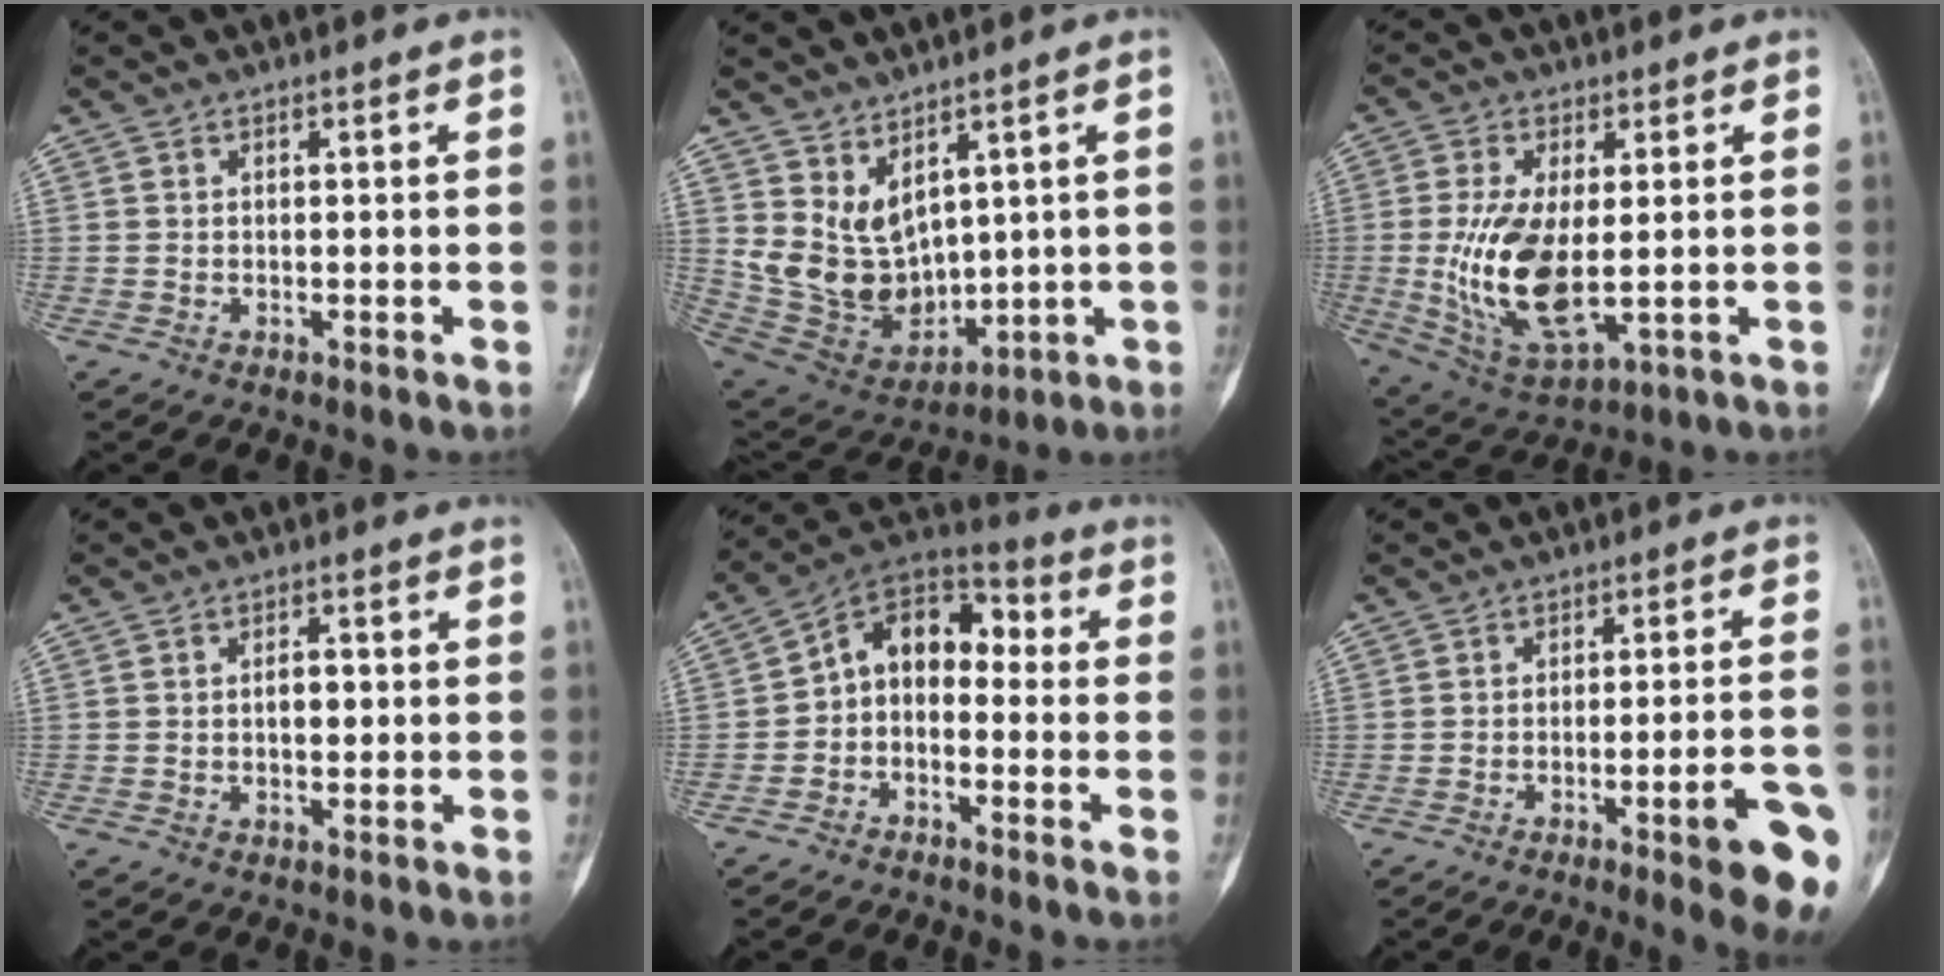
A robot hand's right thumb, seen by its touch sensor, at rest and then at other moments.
{"total": 12.6, "force": [4.5, 8.6, 8.0], "torque": [-0.113, -0.036, 0.122]}
{"total": 14.2, "force": [-0.5, 6.5, 12.6], "torque": [-0.248, -0.017, 0.008]}
{"total": 3.1, "force": [0.1, 1.8, 2.6], "torque": [-0.028, 0.005, 0.000]}
{"total": 10.7, "force": [-1.2, 7.5, 7.6], "torque": [-0.092, 0.060, -0.039]}
{"total": 11.8, "force": [-5.1, 1.9, 10.5], "torque": [-0.128, 0.014, -0.060]}